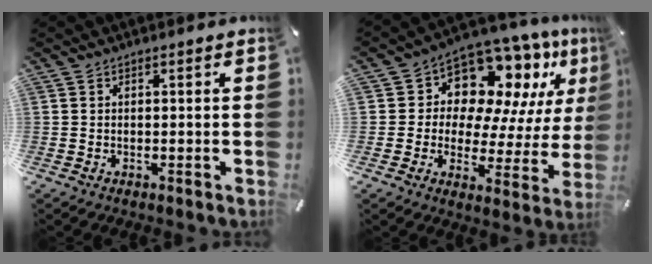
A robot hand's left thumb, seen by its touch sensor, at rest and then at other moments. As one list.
[{"total": 13.2, "force": [8.9, 8.3, 5.2], "torque": [-0.079, -0.090, 0.160]}]